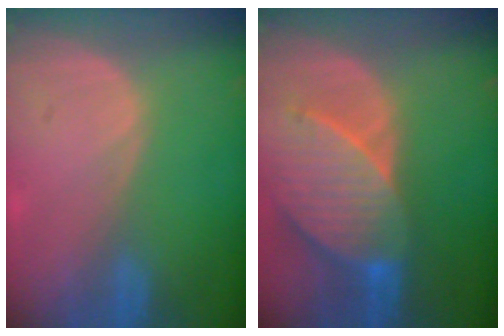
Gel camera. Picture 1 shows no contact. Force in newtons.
{"total": 9.6, "press": 8.7, "slide": 3.9}